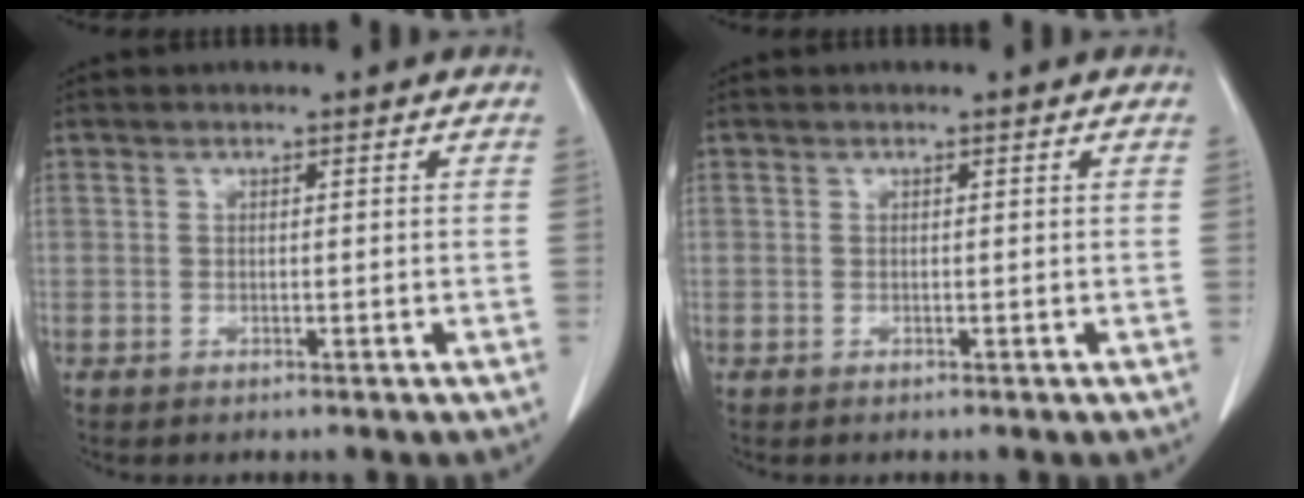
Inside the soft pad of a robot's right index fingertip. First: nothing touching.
{"total": 0.0}